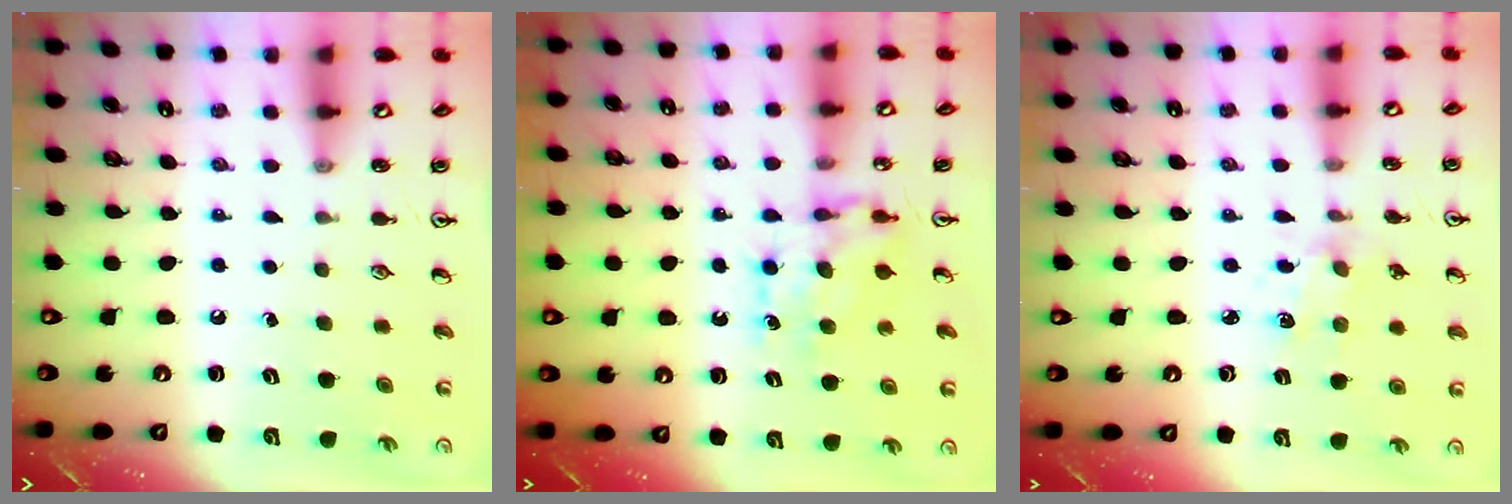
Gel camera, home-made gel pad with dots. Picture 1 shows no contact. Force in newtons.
{"total": 7.6, "press": 7.6, "slide": 0.7}
{"total": 2.3, "press": 2.3, "slide": 0.5}